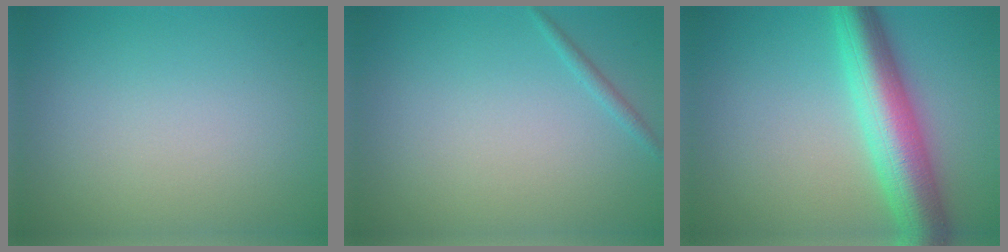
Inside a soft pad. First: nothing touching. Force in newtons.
{"total": 0.8, "press": 0.8, "slide": 0.0}
{"total": 7.5, "press": 7.5, "slide": 0.2}